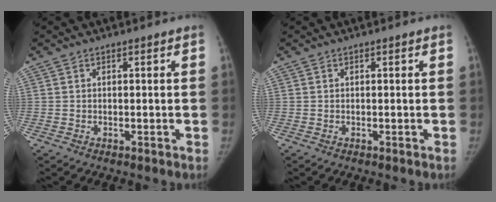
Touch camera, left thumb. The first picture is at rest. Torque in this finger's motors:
{"motor_torque": [0.00, 0.00, 0.07, -0.03, 0.00]}